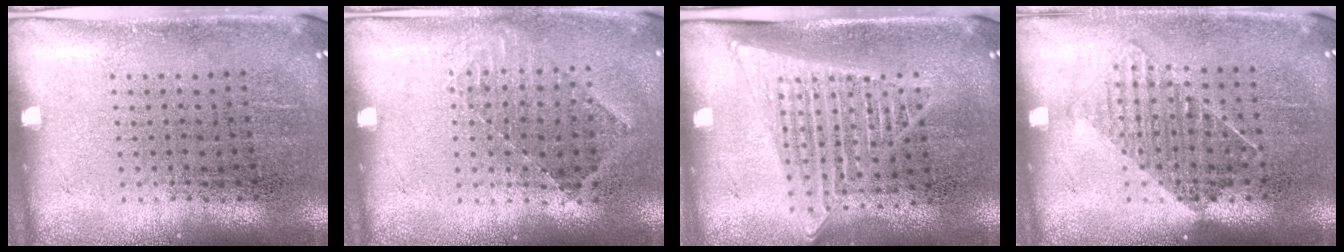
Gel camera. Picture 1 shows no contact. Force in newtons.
{"total": 0.9, "press": 0.8, "slide": 0.3}
{"total": 1.5, "press": 1.3, "slide": 0.6}
{"total": 1.2, "press": 1.0, "slide": 0.7}